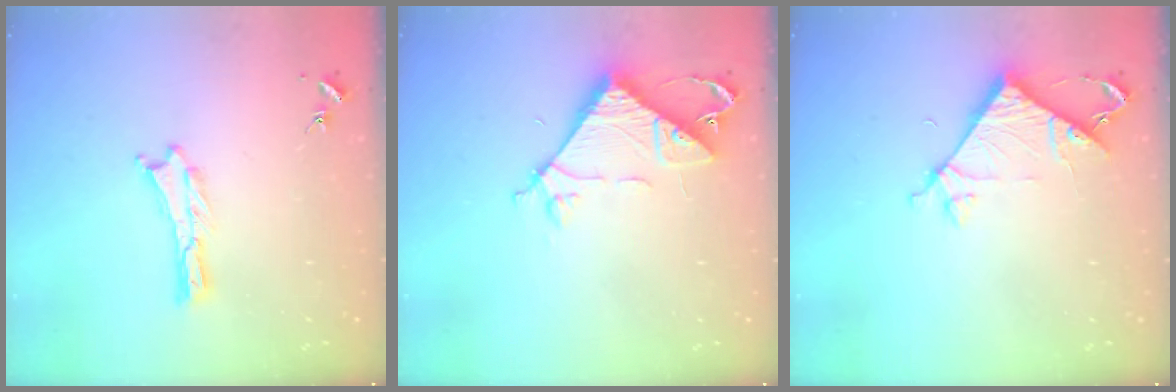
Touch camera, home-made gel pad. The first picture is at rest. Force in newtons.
{"total": 8.0, "press": 8.0, "slide": 0.7}
{"total": 7.2, "press": 7.2, "slide": 0.4}